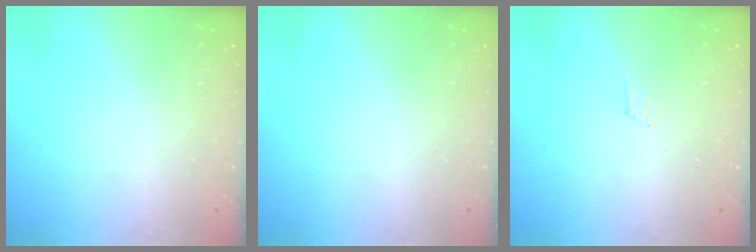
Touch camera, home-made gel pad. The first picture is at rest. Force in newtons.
{"total": 0.0}
{"total": 4.6, "press": 4.6, "slide": 0.4}